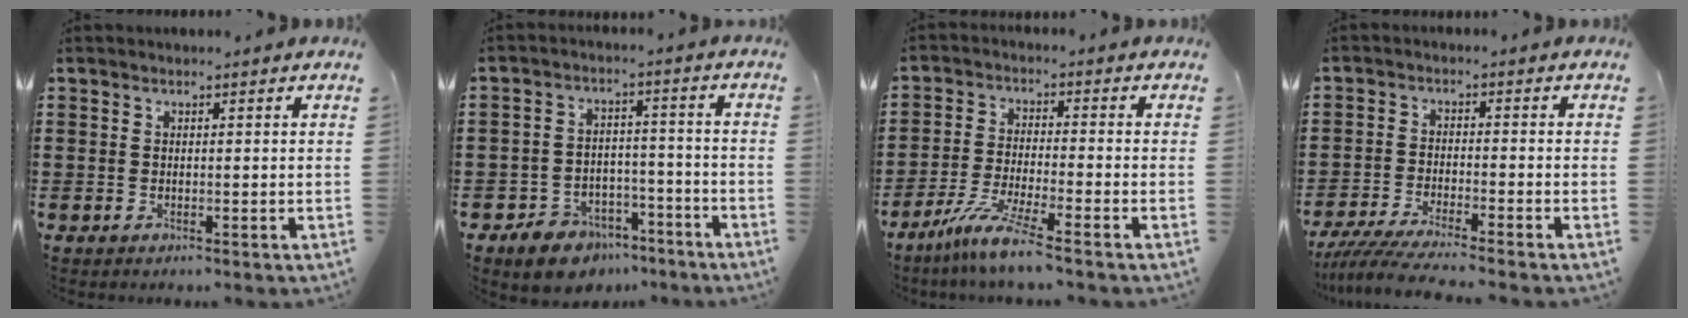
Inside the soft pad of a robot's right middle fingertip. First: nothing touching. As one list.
[{"total": 6.6, "force": [-5.9, 2.8, 1.2], "torque": [-0.025, 0.030, -0.114]}, {"total": 7.0, "force": [-5.4, -0.1, 4.4], "torque": [-0.103, -0.019, -0.106]}, {"total": 4.9, "force": [-4.5, -0.1, 1.8], "torque": [-0.052, -0.020, -0.093]}]